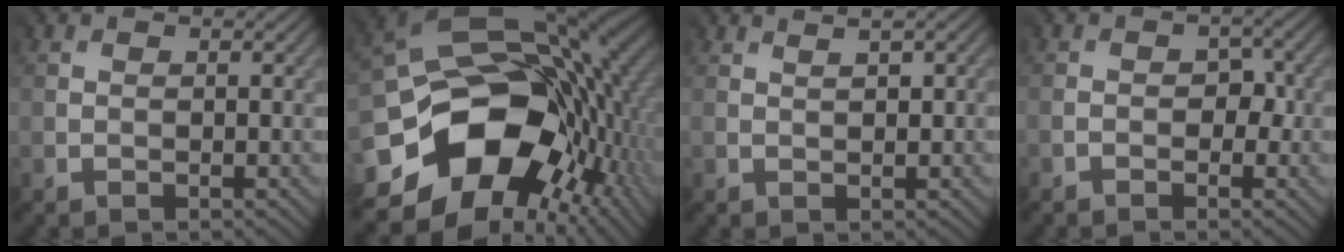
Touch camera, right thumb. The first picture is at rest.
{"total": 19.3, "force": [-3.3, 14.5, 12.3], "torque": [-0.245, -0.045, -0.028]}
{"total": 1.2, "force": [1.0, -0.3, 0.7], "torque": [-0.012, -0.001, 0.022]}
{"total": 1.5, "force": [-0.9, 0.9, 0.9], "torque": [0.001, 0.004, -0.013]}